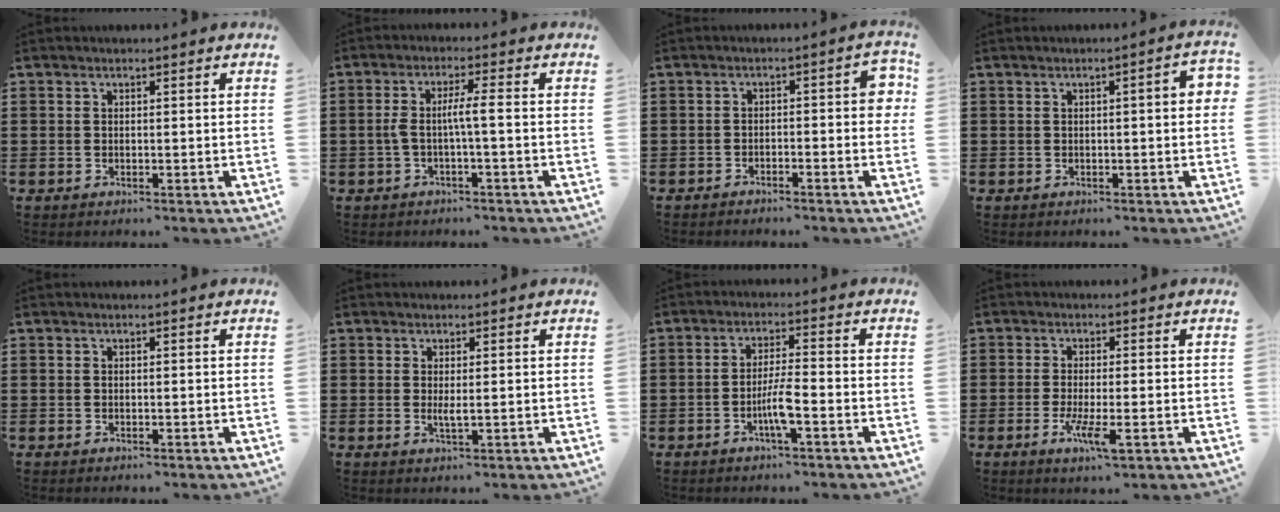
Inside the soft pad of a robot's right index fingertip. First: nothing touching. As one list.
[{"total": 4.0, "force": [-0.6, 0.1, 4.0], "torque": [-0.083, -0.002, -0.018]}, {"total": 3.0, "force": [-2.0, 0.5, 2.2], "torque": [-0.037, 0.004, -0.040]}, {"total": 2.4, "force": [0.0, 0.3, 2.3], "torque": [-0.031, -0.002, -0.002]}, {"total": 0.0}, {"total": 1.1, "force": [0.1, 0.2, 1.1], "torque": [-0.021, -0.002, 0.002]}, {"total": 4.5, "force": [-1.8, 0.3, 4.1], "torque": [-0.084, -0.007, -0.038]}, {"total": 4.9, "force": [-1.9, 0.8, 4.4], "torque": [-0.100, -0.021, -0.037]}]